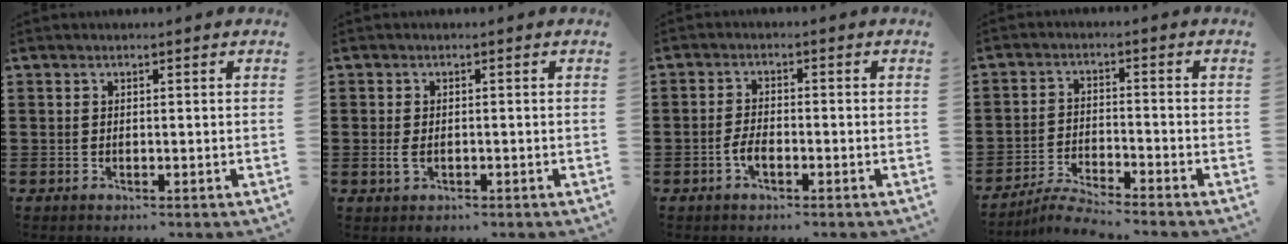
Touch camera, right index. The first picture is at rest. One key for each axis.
{"total": 1.9, "fx": -0.4, "fy": 0.9, "fz": 1.6, "tx": -0.042, "ty": -0.006, "tz": -0.009}
{"total": 2.8, "fx": -1.3, "fy": 1.1, "fz": 2.2, "tx": -0.056, "ty": -0.001, "tz": -0.028}
{"total": 4.1, "fx": -4.0, "fy": -0.1, "fz": 1.1, "tx": -0.027, "ty": -0.002, "tz": -0.080}